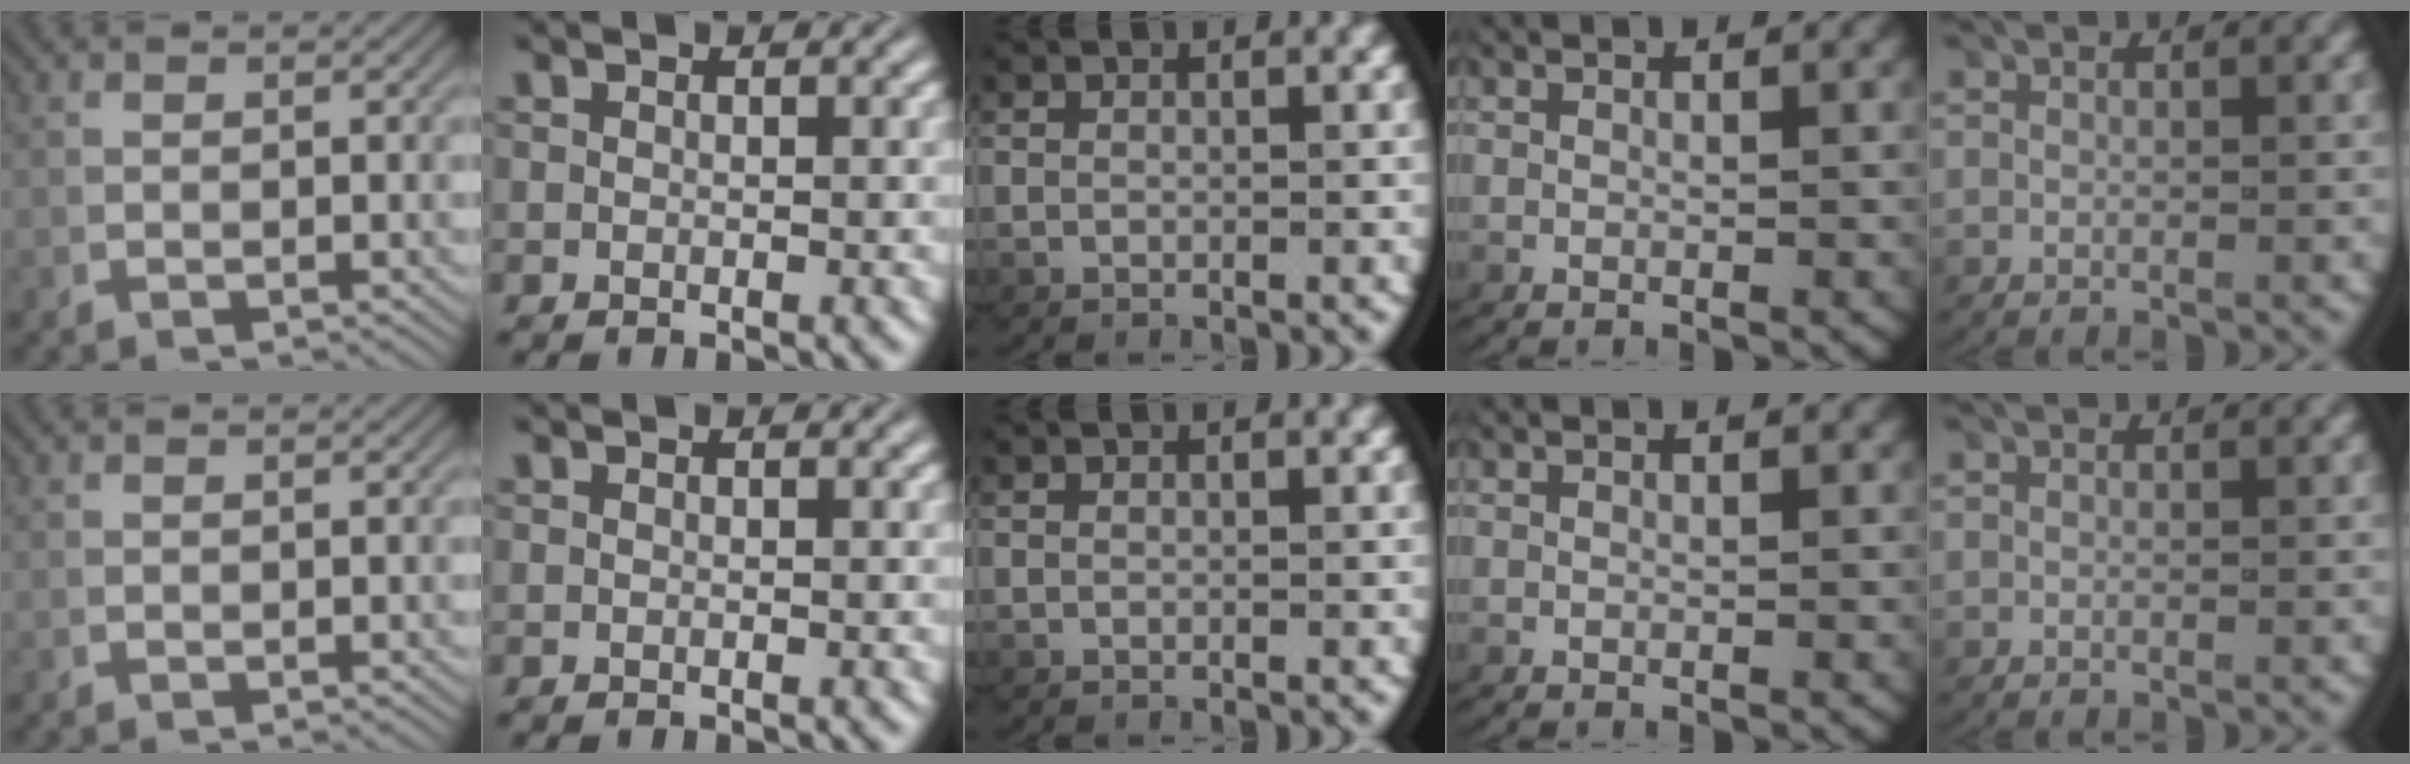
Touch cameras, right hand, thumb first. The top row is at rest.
{}